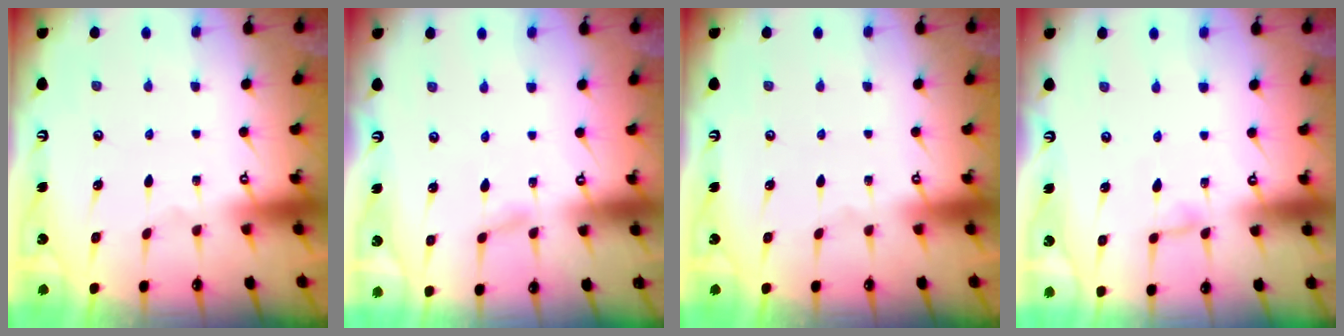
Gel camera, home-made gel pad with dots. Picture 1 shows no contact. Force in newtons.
{"total": 1.2, "press": 1.2, "slide": 0.1}
{"total": 0.0}
{"total": 2.5, "press": 2.5, "slide": 0.2}